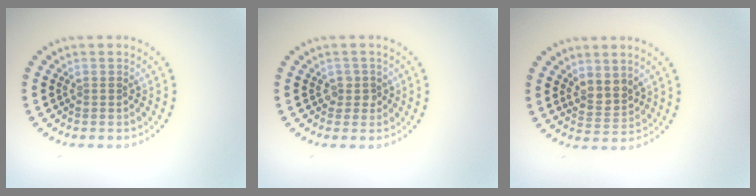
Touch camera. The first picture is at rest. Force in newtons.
{"total": 1.2, "press": 1.1, "slide": 0.6}
{"total": 2.2, "press": 1.8, "slide": 1.4}